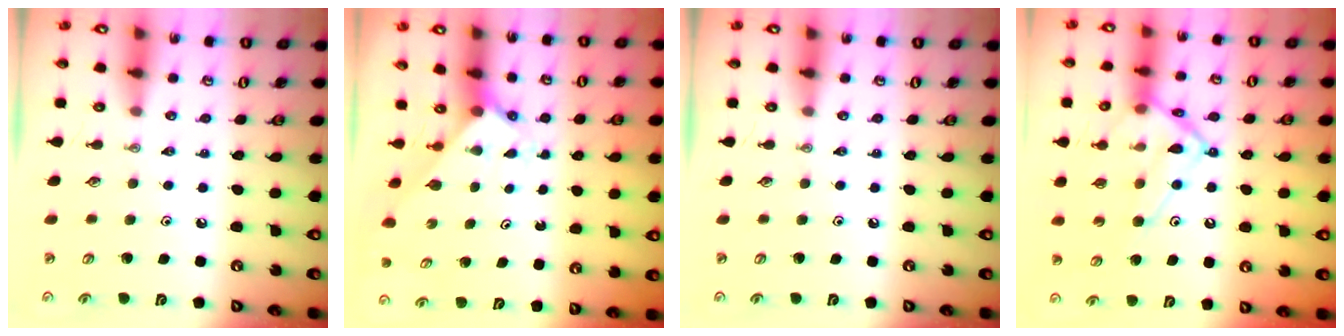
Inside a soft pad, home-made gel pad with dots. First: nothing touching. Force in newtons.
{"total": 1.8, "press": 1.7, "slide": 0.2}
{"total": 0.0}
{"total": 17.1, "press": 17.1, "slide": 1.0}